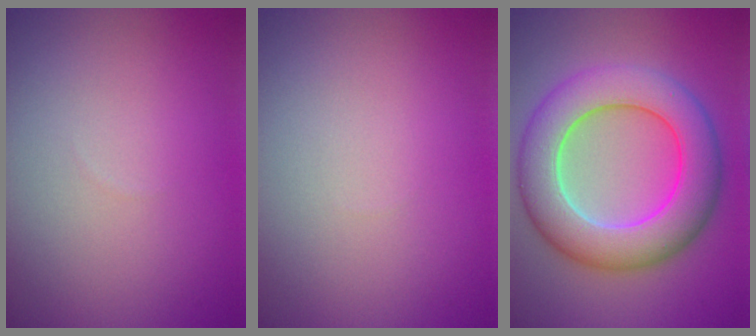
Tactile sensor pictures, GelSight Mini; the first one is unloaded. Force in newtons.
{"total": 0.0}
{"total": 9.3, "press": 9.3, "slide": 0.3}